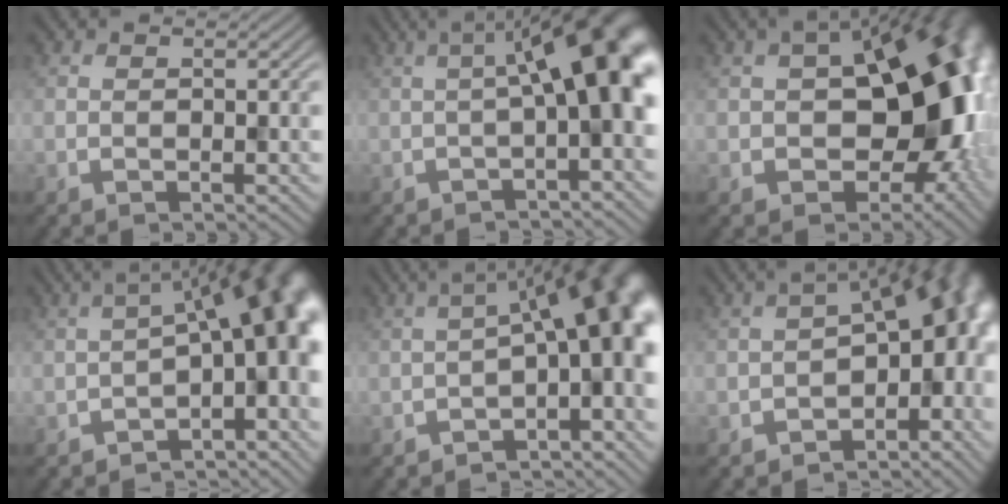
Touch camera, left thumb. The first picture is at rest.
{"total": 9.9, "force": [0.1, 2.1, 9.6], "torque": [-0.125, 0.026, -0.005]}
{"total": 17.5, "force": [-0.5, 11.0, 13.5], "torque": [-0.169, -0.023, 0.002]}
{"total": 13.5, "force": [-2.7, 5.2, 12.2], "torque": [-0.143, 0.012, -0.037]}
{"total": 12.4, "force": [-1.8, 4.3, 11.5], "torque": [-0.138, 0.022, -0.029]}
{"total": 13.9, "force": [-3.0, 7.6, 11.3], "torque": [-0.134, -0.009, -0.032]}